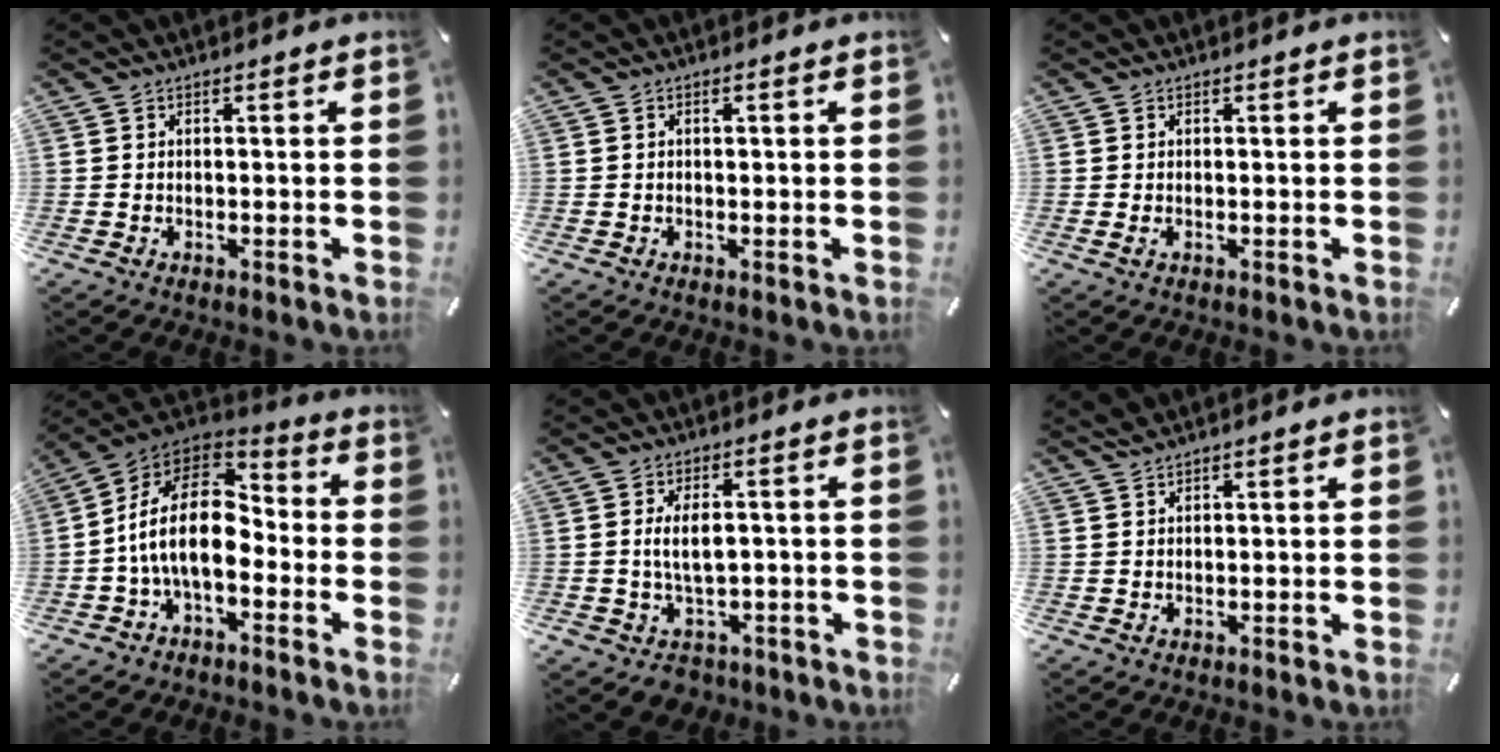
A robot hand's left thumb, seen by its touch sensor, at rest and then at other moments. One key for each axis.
{"total": 0.7, "fx": 0.2, "fy": 0.3, "fz": 0.7, "tx": -0.005, "ty": -0.002, "tz": 0.001}
{"total": 0.6, "fx": 0.3, "fy": 0.3, "fz": 0.5, "tx": -0.003, "ty": -0.002, "tz": 0.002}
{"total": 18.2, "fx": -2.7, "fy": 10.5, "fz": 14.6, "tx": -0.289, "ty": 0.025, "tz": -0.046}
{"total": 7.7, "fx": -0.5, "fy": 5.2, "fz": 5.8, "tx": -0.085, "ty": 0.005, "tz": -0.009}
{"total": 1.1, "fx": 1.1, "fy": -0.1, "fz": 0.0, "tx": -0.001, "ty": -0.002, "tz": 0.021}